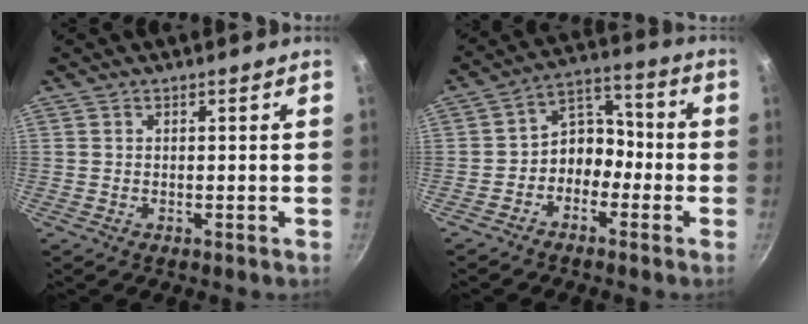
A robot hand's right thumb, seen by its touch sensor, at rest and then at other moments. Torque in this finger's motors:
{"motor_torque": [-0.37, 0.35, 0.11, 0.12, 0.00]}